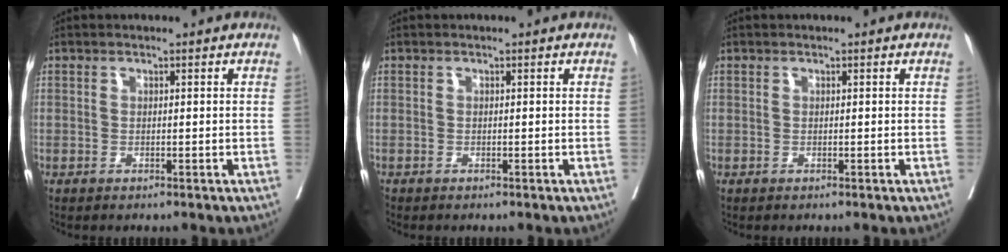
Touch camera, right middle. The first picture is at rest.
{"total": 0.0}
{"total": 0.0}